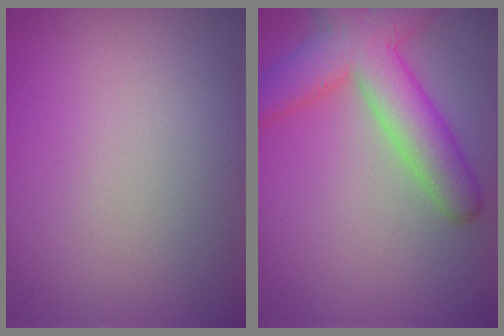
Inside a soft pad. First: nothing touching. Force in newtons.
{"total": 7.2, "press": 7.2, "slide": 0.4}